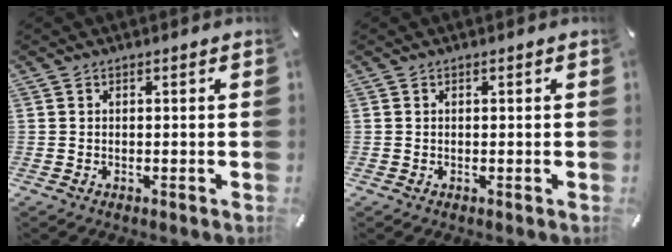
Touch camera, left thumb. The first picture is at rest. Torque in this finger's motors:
{"motor_torque": [-0.01, 0.30, -0.02, 0.13, -0.01]}